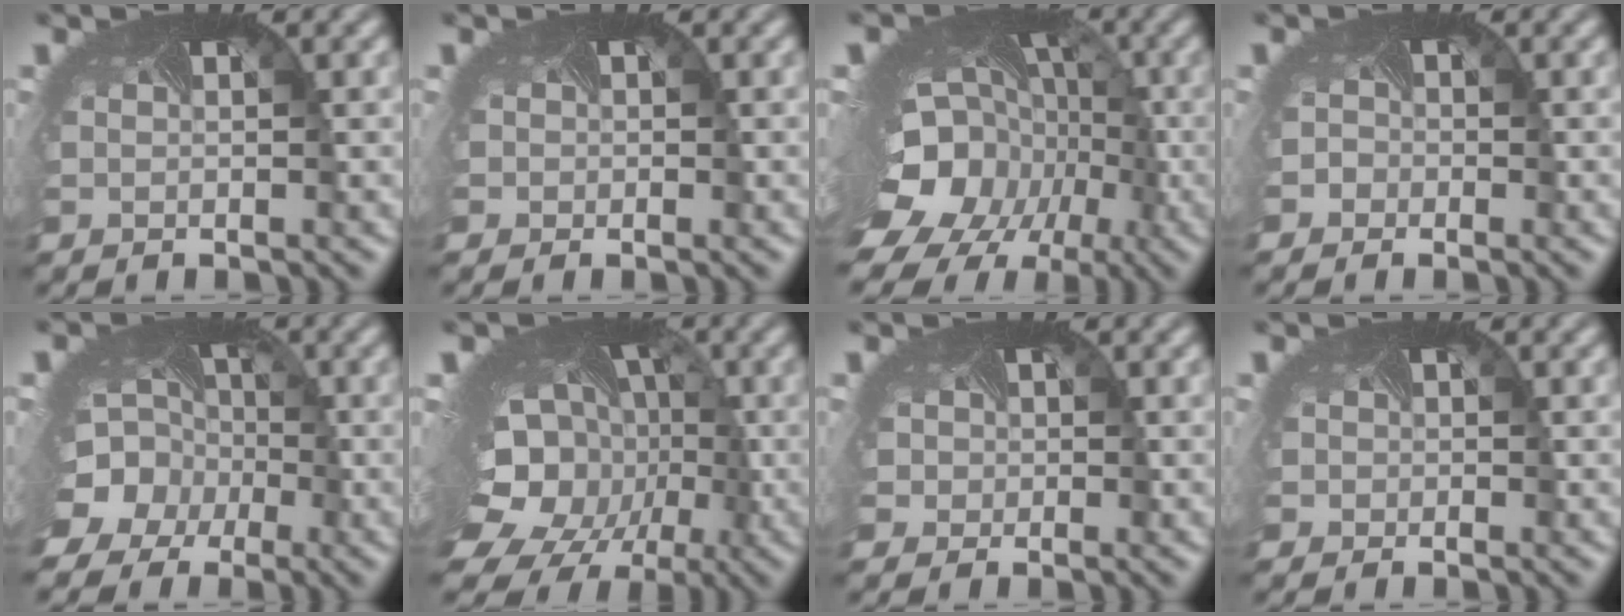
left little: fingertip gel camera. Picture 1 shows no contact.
{"total": 1.2, "force": [-0.1, 1.2, 0.1], "torque": [0.003, -0.001, -0.004]}
{"total": 19.7, "force": [-8.1, 14.6, 10.6], "torque": [-0.187, -0.082, -0.110]}
{"total": 1.6, "force": [-0.8, 1.4, 0.2], "torque": [0.007, -0.001, -0.014]}
{"total": 11.2, "force": [-3.7, 9.8, 4.2], "torque": [-0.094, -0.027, -0.074]}
{"total": 18.6, "force": [-4.4, 14.4, 10.8], "torque": [-0.182, -0.057, -0.069]}
{"total": 3.3, "force": [0.2, 2.9, 1.4], "torque": [-0.022, 0.006, -0.006]}
{"total": 1.5, "force": [-0.1, 1.4, 0.3], "torque": [-0.003, 0.000, -0.003]}